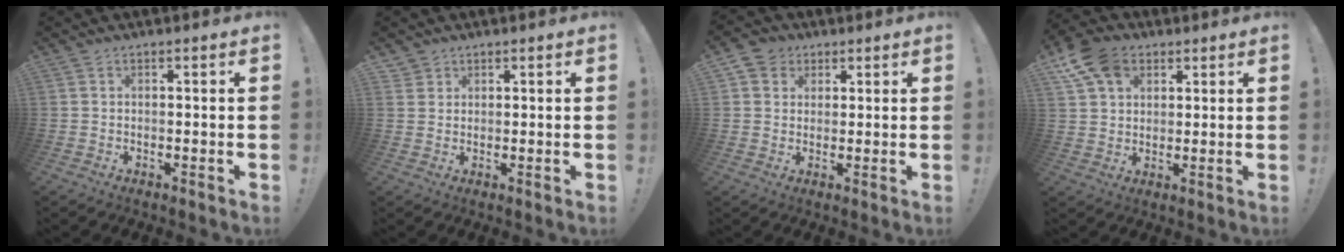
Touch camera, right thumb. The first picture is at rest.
{"total": 1.8, "force": [1.3, 1.2, 0.2], "torque": [0.001, -0.009, 0.023]}
{"total": 4.9, "force": [2.0, 4.3, 1.0], "torque": [-0.021, -0.003, 0.039]}
{"total": 11.5, "force": [5.7, 8.1, 5.8], "torque": [-0.106, -0.018, 0.114]}